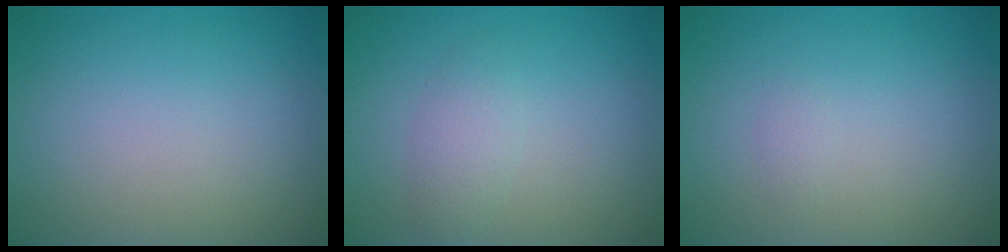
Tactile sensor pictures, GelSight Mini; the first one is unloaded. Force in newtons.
{"total": 1.7, "press": 1.7, "slide": 0.0}
{"total": 0.5, "press": 0.5, "slide": 0.1}